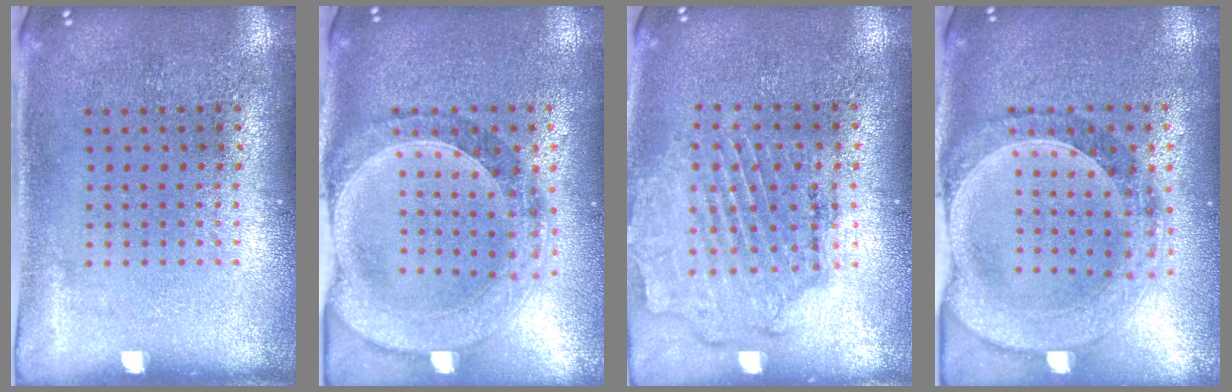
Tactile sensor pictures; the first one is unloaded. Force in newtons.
{"total": 1.4, "press": 1.4, "slide": 0.3}
{"total": 1.6, "press": 1.6, "slide": 0.5}
{"total": 1.5, "press": 1.4, "slide": 0.4}